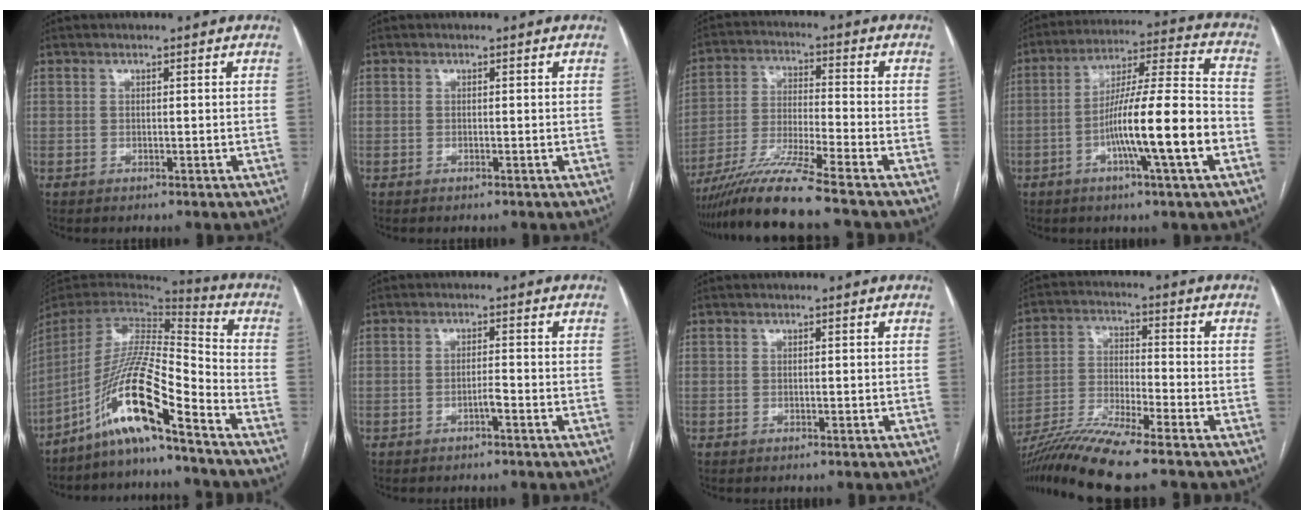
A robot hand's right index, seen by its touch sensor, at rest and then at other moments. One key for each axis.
{"total": 0.0}
{"total": 11.8, "fx": -9.5, "fy": -1.6, "fz": 6.8, "tx": -0.131, "ty": -0.026, "tz": -0.176}
{"total": 15.8, "fx": -4.9, "fy": 0.1, "fz": 15.0, "tx": -0.252, "ty": 0.006, "tz": -0.083}
{"total": 15.0, "fx": -10.2, "fy": 0.7, "fz": 11.0, "tx": -0.213, "ty": 0.005, "tz": -0.189}
{"total": 1.6, "fx": -0.9, "fy": 0.1, "fz": 1.2, "tx": -0.021, "ty": 0.002, "tz": -0.017}
{"total": 0.0}
{"total": 12.6, "fx": -10.3, "fy": -0.6, "fz": 7.3, "tx": -0.137, "ty": -0.023, "tz": -0.187}